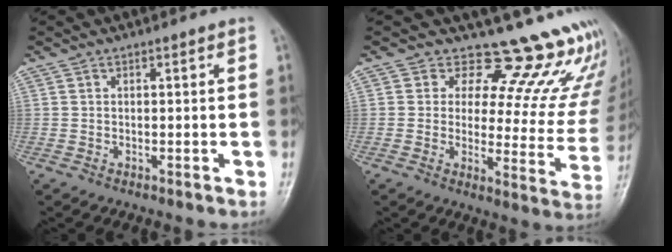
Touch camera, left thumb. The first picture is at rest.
{"total": 18.4, "force": [15.5, 6.9, 7.3], "torque": [-0.032, -0.126, 0.162]}